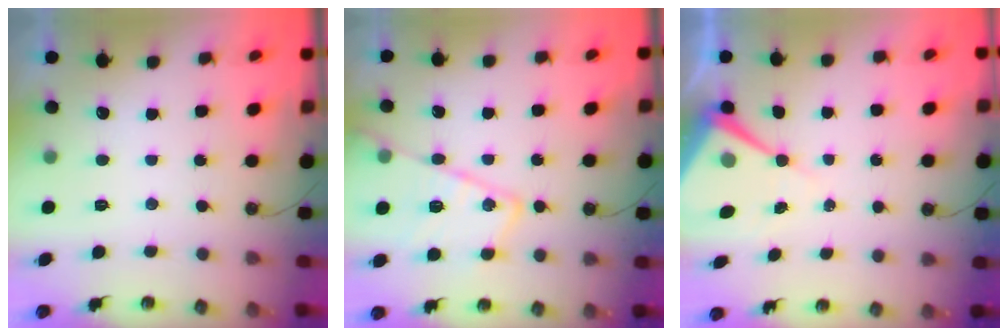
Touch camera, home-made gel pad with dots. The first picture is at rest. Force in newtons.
{"total": 18.1, "press": 18.0, "slide": 1.5}
{"total": 9.4, "press": 9.4, "slide": 0.7}